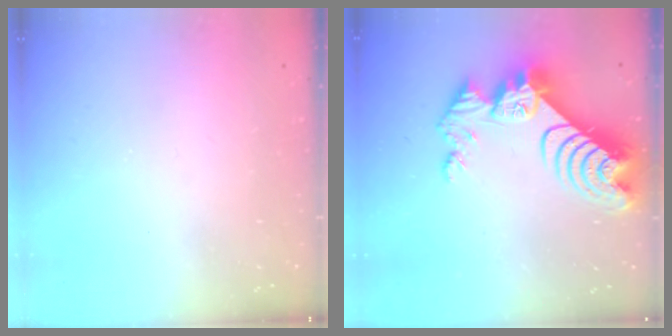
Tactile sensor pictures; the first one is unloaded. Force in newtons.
{"total": 14.6, "press": 14.5, "slide": 1.5}